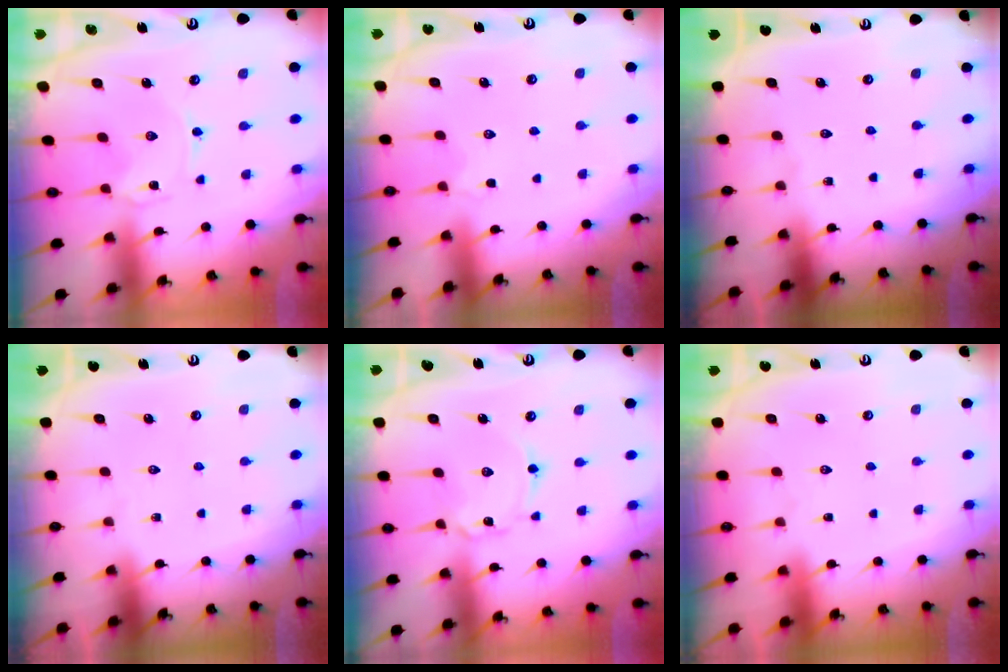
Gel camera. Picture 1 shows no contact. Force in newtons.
{"total": 2.7, "press": 2.5, "slide": 1.0}
{"total": 0.0}
{"total": 0.0}
{"total": 2.0, "press": 2.0, "slide": 0.2}
{"total": 1.6, "press": 1.6, "slide": 0.1}